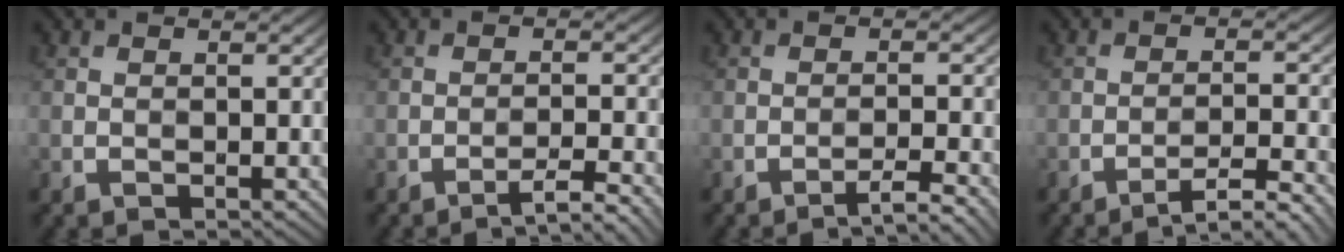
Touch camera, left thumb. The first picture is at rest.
{"total": 3.9, "force": [-2.8, 0.4, 2.7], "torque": [-0.044, 0.012, -0.047]}
{"total": 3.5, "force": [-2.5, 0.3, 2.4], "torque": [-0.038, 0.012, -0.043]}
{"total": 4.9, "force": [-3.7, 0.6, 3.1], "torque": [-0.054, 0.013, -0.059]}